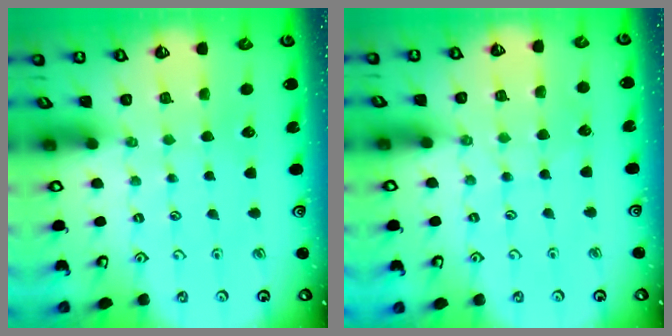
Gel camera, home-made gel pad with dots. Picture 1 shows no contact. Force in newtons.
{"total": 3.8, "press": 3.7, "slide": 0.5}